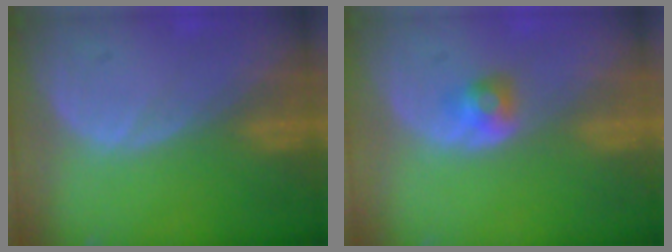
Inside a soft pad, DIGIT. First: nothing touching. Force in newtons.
{"total": 2.5, "press": 2.3, "slide": 1.1}